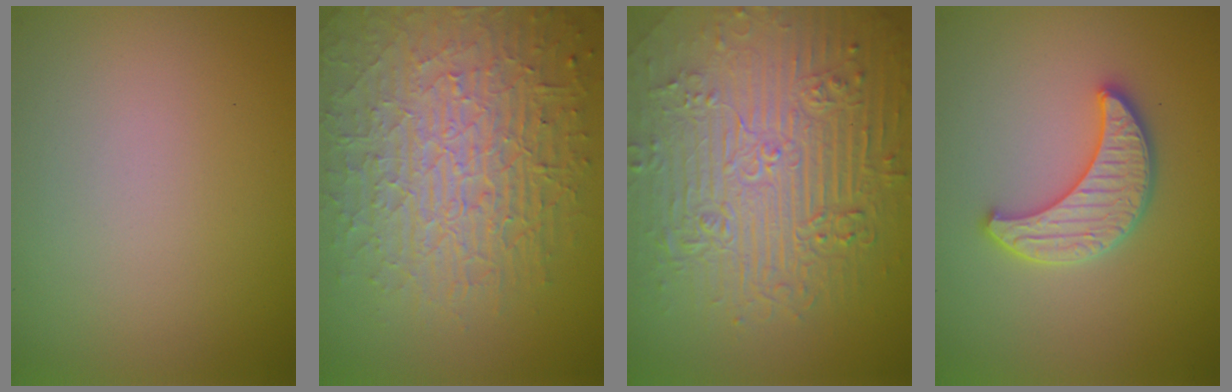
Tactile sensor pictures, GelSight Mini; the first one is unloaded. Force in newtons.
{"total": 10.3, "press": 6.8, "slide": 7.7}
{"total": 11.0, "press": 7.3, "slide": 8.2}
{"total": 3.8, "press": 3.6, "slide": 1.0}